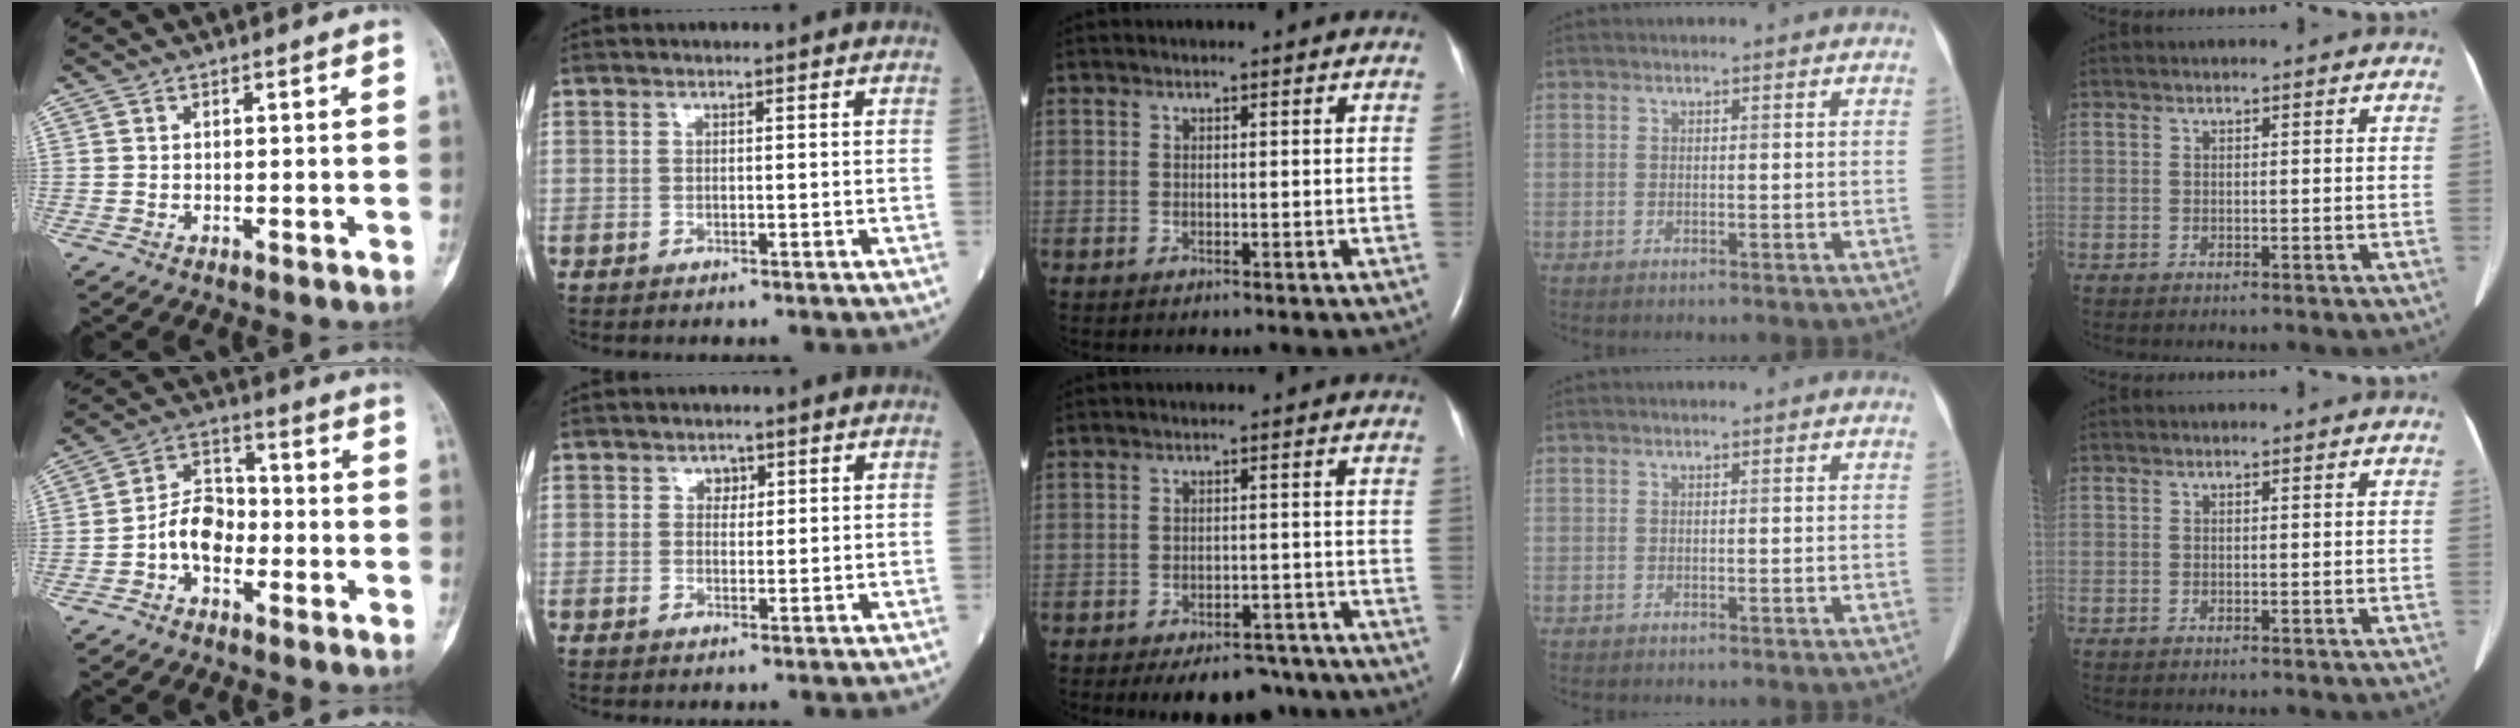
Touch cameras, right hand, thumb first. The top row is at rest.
{"thumb": {"total": 8.1, "force": [-2.6, 5.6, 5.3], "torque": [-0.076, 0.035, -0.061]}, "index": {"total": 1.4, "force": [0.7, 1.1, 0.7], "torque": [-0.003, -0.001, 0.008]}, "middle": {"total": 9.7, "force": [-7.8, 4.4, 3.7], "torque": [-0.036, 0.008, -0.101]}}